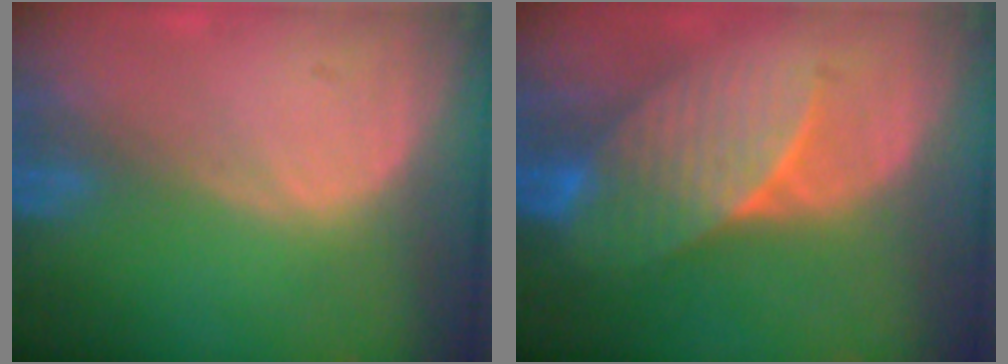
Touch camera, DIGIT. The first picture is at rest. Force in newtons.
{"total": 7.2, "press": 7.1, "slide": 1.1}